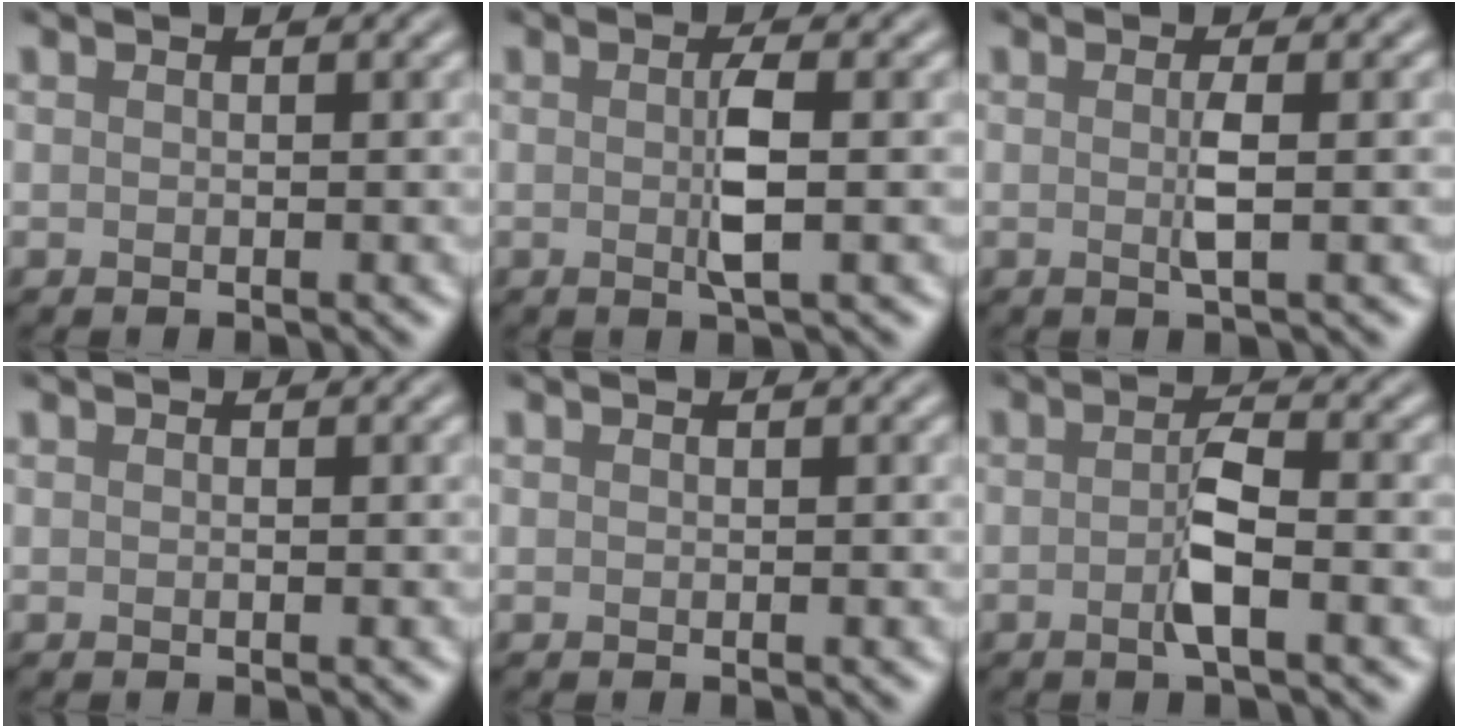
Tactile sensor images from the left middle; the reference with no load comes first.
{"total": 2.5, "force": [0.1, 0.3, 2.5], "torque": [-0.049, -0.005, -0.001]}
{"total": 1.7, "force": [0.1, 0.2, 1.7], "torque": [-0.037, -0.005, -0.002]}
{"total": 0.0}
{"total": 0.0}
{"total": 2.9, "force": [-0.7, 0.5, 2.8], "torque": [-0.054, 0.001, -0.019]}